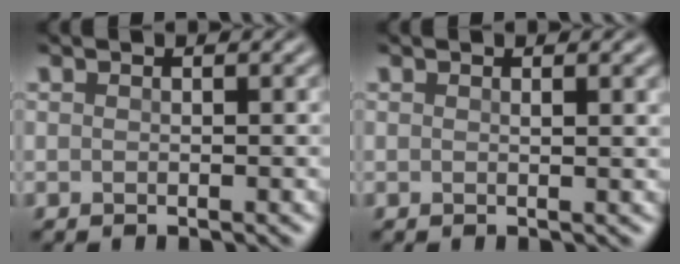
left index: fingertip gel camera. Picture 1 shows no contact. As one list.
[{"total": 1.4, "force": [0.6, 0.4, 1.2], "torque": [-0.009, 0.001, 0.007]}]